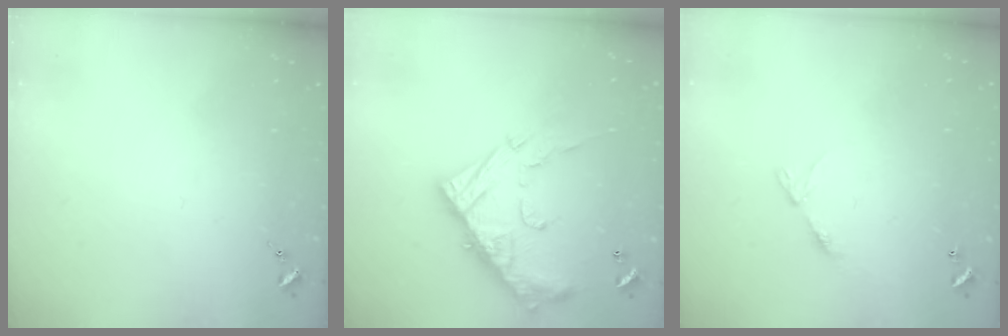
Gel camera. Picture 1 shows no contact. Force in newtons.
{"total": 18.0, "press": 18.0, "slide": 1.4}
{"total": 6.4, "press": 6.4, "slide": 0.5}